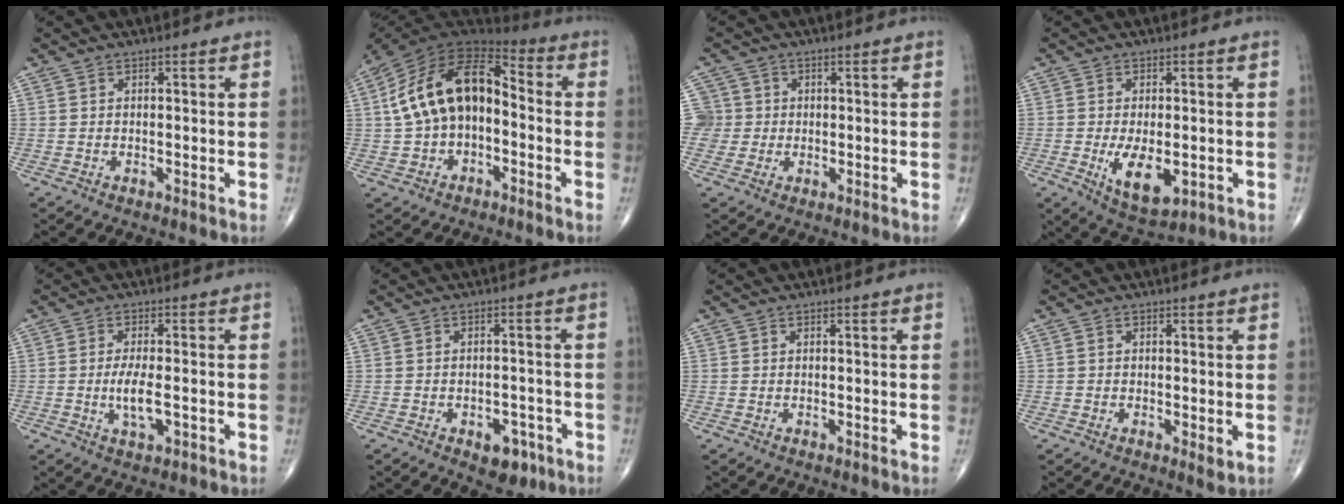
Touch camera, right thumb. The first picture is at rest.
{"total": 17.3, "force": [-0.3, 10.5, 13.7], "torque": [-0.229, 0.051, -0.017]}
{"total": 4.6, "force": [0.0, 4.6, -0.1], "torque": [0.032, 0.012, -0.004]}
{"total": 8.7, "force": [-2.0, 4.4, 7.3], "torque": [-0.113, -0.015, -0.021]}
{"total": 5.1, "force": [-1.1, 1.9, 4.6], "torque": [-0.090, -0.005, -0.021]}
{"total": 5.8, "force": [-3.0, 3.5, 3.5], "torque": [-0.025, 0.017, -0.035]}
{"total": 0.0}
{"total": 1.8, "force": [-0.3, 0.7, 1.6], "torque": [-0.025, -0.007, -0.007]}